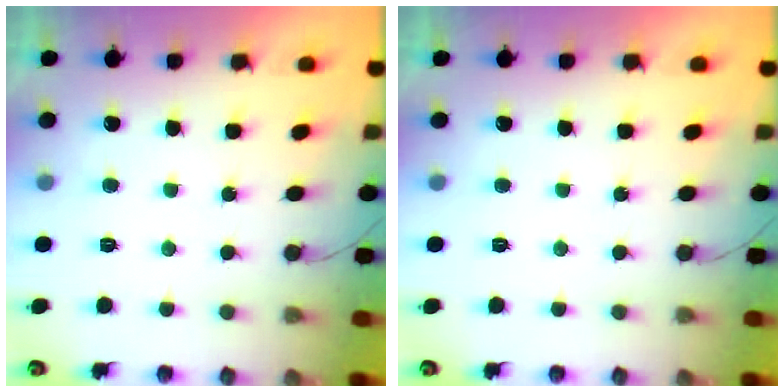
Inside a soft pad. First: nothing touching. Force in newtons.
{"total": 0.0}